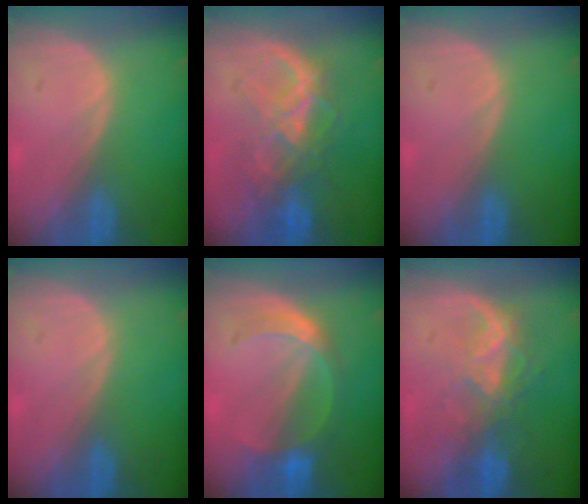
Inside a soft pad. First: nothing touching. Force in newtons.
{"total": 7.3, "press": 7.2, "slide": 1.3}
{"total": 0.0}
{"total": 0.0}
{"total": 5.7, "press": 5.4, "slide": 1.8}
{"total": 6.6, "press": 5.9, "slide": 2.8}